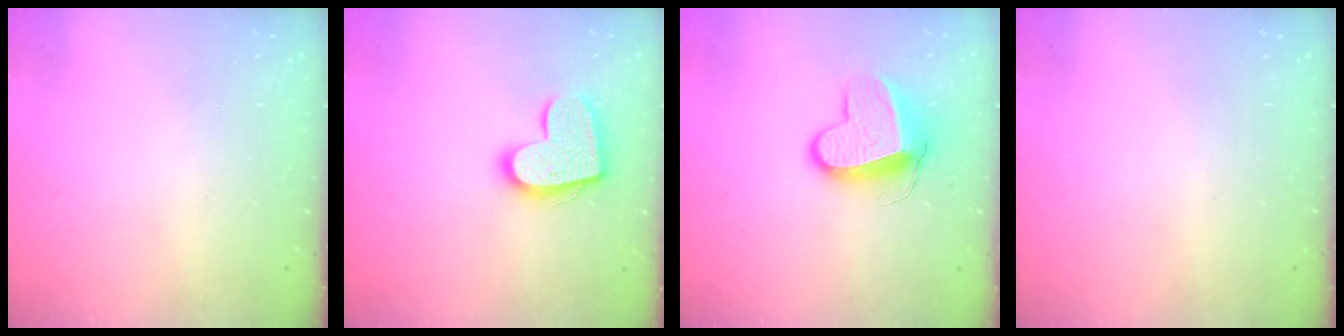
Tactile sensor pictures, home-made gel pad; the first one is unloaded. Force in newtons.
{"total": 14.9, "press": 14.9, "slide": 1.0}
{"total": 10.9, "press": 10.8, "slide": 1.3}
{"total": 0.0}